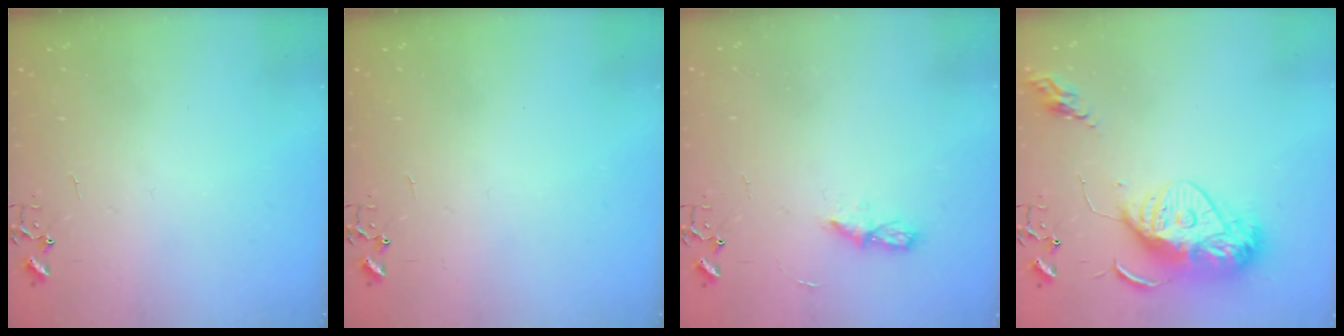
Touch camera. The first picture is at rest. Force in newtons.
{"total": 0.0}
{"total": 5.1, "press": 5.0, "slide": 0.6}
{"total": 15.7, "press": 15.6, "slide": 1.4}